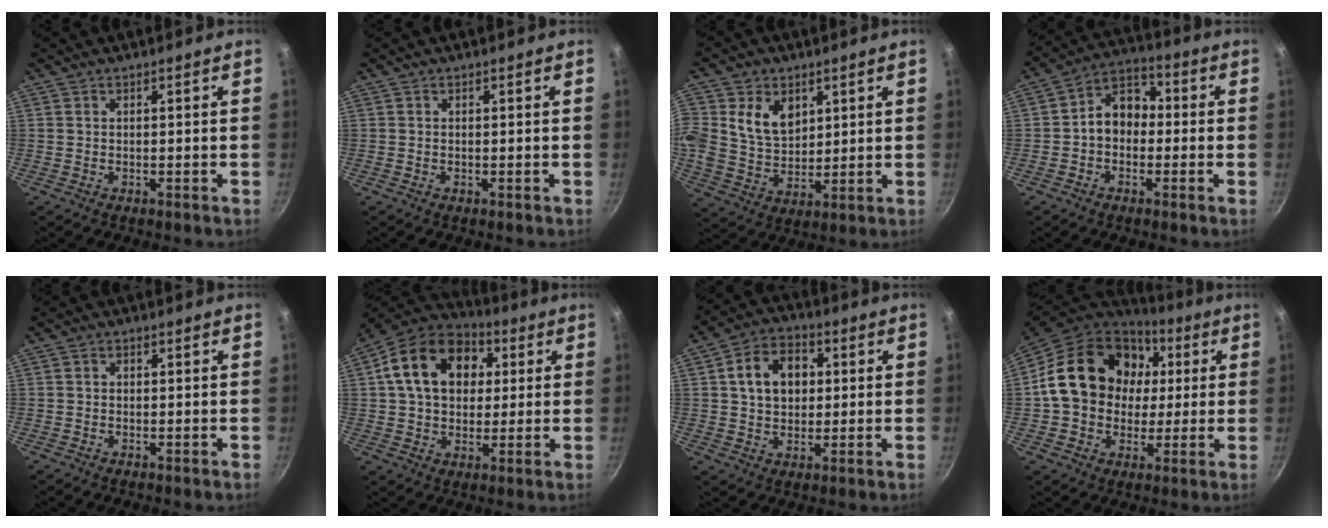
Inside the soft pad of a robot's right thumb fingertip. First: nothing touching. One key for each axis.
{"total": 0.0}
{"total": 10.8, "fx": 3.5, "fy": 8.2, "fz": 6.0, "tx": -0.091, "ty": -0.018, "tz": 0.066}
{"total": 8.5, "fx": -0.7, "fy": 6.5, "fz": 5.3, "tx": -0.046, "ty": 0.033, "tz": -0.031}
{"total": 0.9, "fx": 0.0, "fy": 0.8, "fz": 0.4, "tx": -0.006, "ty": 0.005, "tz": 0.000}
{"total": 18.3, "fx": 4.4, "fy": 13.5, "fz": 11.6, "tx": -0.176, "ty": 0.022, "tz": 0.062}
{"total": 10.8, "fx": 2.1, "fy": 8.1, "fz": 6.7, "tx": -0.087, "ty": 0.015, "tz": 0.028}
{"total": 21.6, "fx": 3.7, "fy": 17.3, "fz": 12.4, "tx": -0.193, "ty": 0.026, "tz": 0.058}